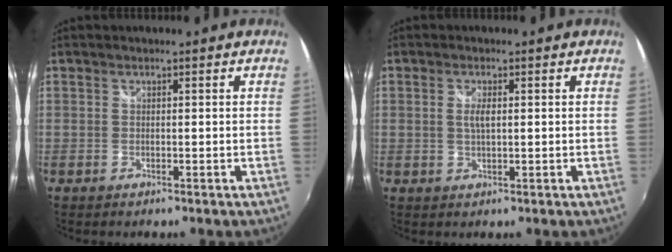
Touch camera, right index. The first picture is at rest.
{"total": 2.4, "force": [0.3, 0.7, 2.3], "torque": [-0.043, -0.002, 0.005]}